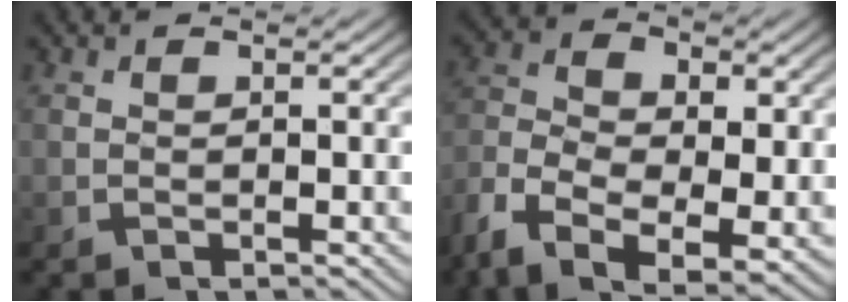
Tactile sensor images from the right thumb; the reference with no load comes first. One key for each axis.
{"total": 10.4, "fx": -2.7, "fy": 6.8, "fz": 7.5, "tx": -0.176, "ty": -0.049, "tz": -0.027}